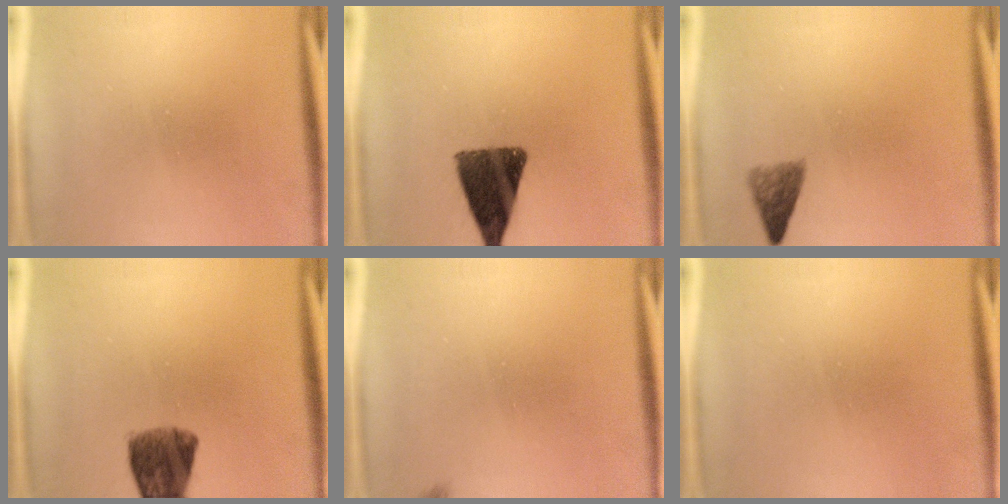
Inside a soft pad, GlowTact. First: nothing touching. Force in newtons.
{"total": 11.5}
{"total": 2.9}
{"total": 6.5}
{"total": 0.9}
{"total": 1.6}